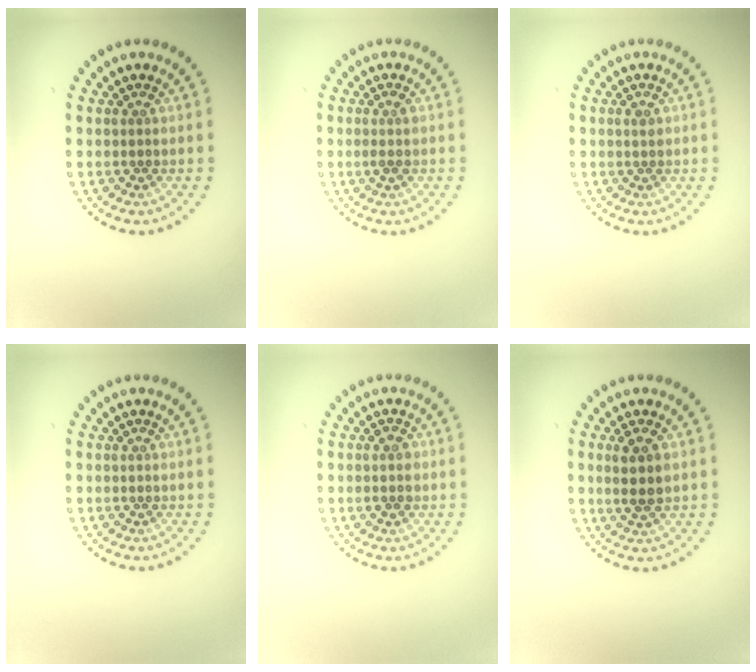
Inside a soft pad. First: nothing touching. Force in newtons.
{"total": 1.1, "press": 0.9, "slide": 0.6}
{"total": 0.9, "press": 0.9, "slide": 0.0}
{"total": 0.0}
{"total": 1.4, "press": 1.4, "slide": 0.0}
{"total": 2.6, "press": 2.4, "slide": 0.9}